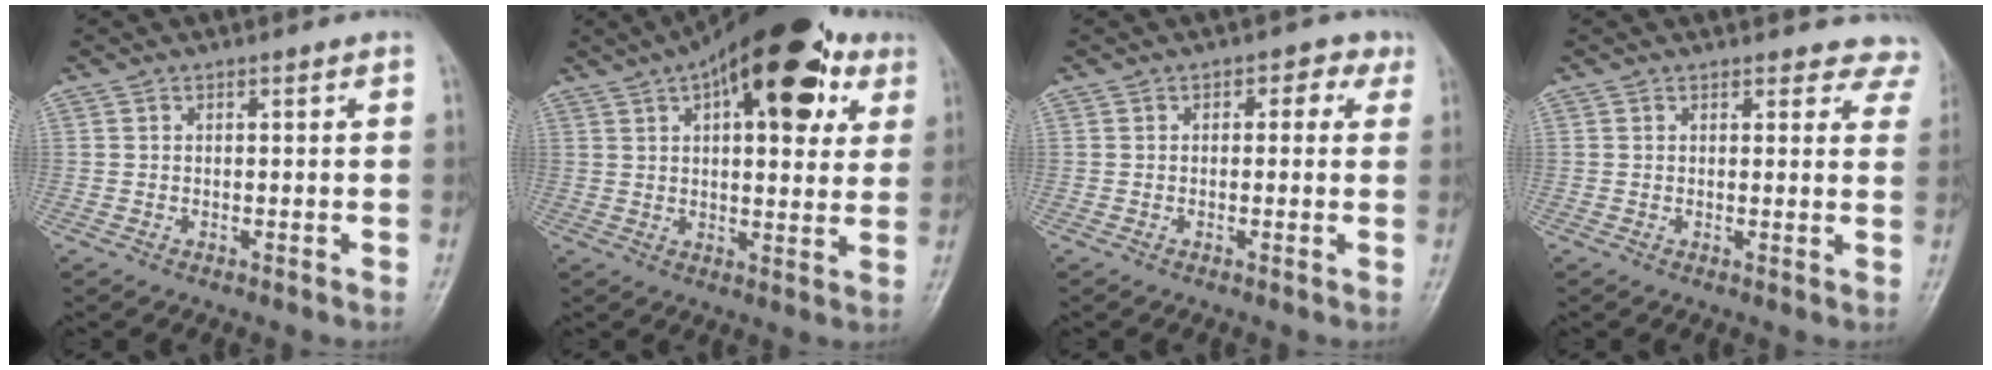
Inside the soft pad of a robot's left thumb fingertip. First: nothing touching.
{"total": 21.6, "force": [9.6, 9.5, 16.9], "torque": [-0.220, 0.004, 0.136]}
{"total": 3.2, "force": [1.1, 2.3, 2.0], "torque": [0.006, 0.005, 0.001]}
{"total": 7.0, "force": [6.5, 2.7, 0.0], "torque": [0.058, -0.026, 0.037]}